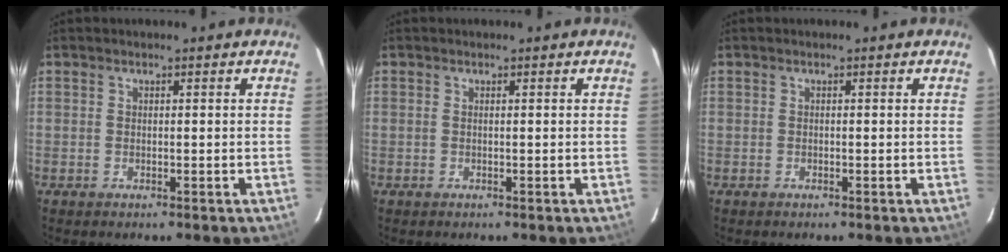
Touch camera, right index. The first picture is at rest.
{"total": 0.0}
{"total": 0.0}